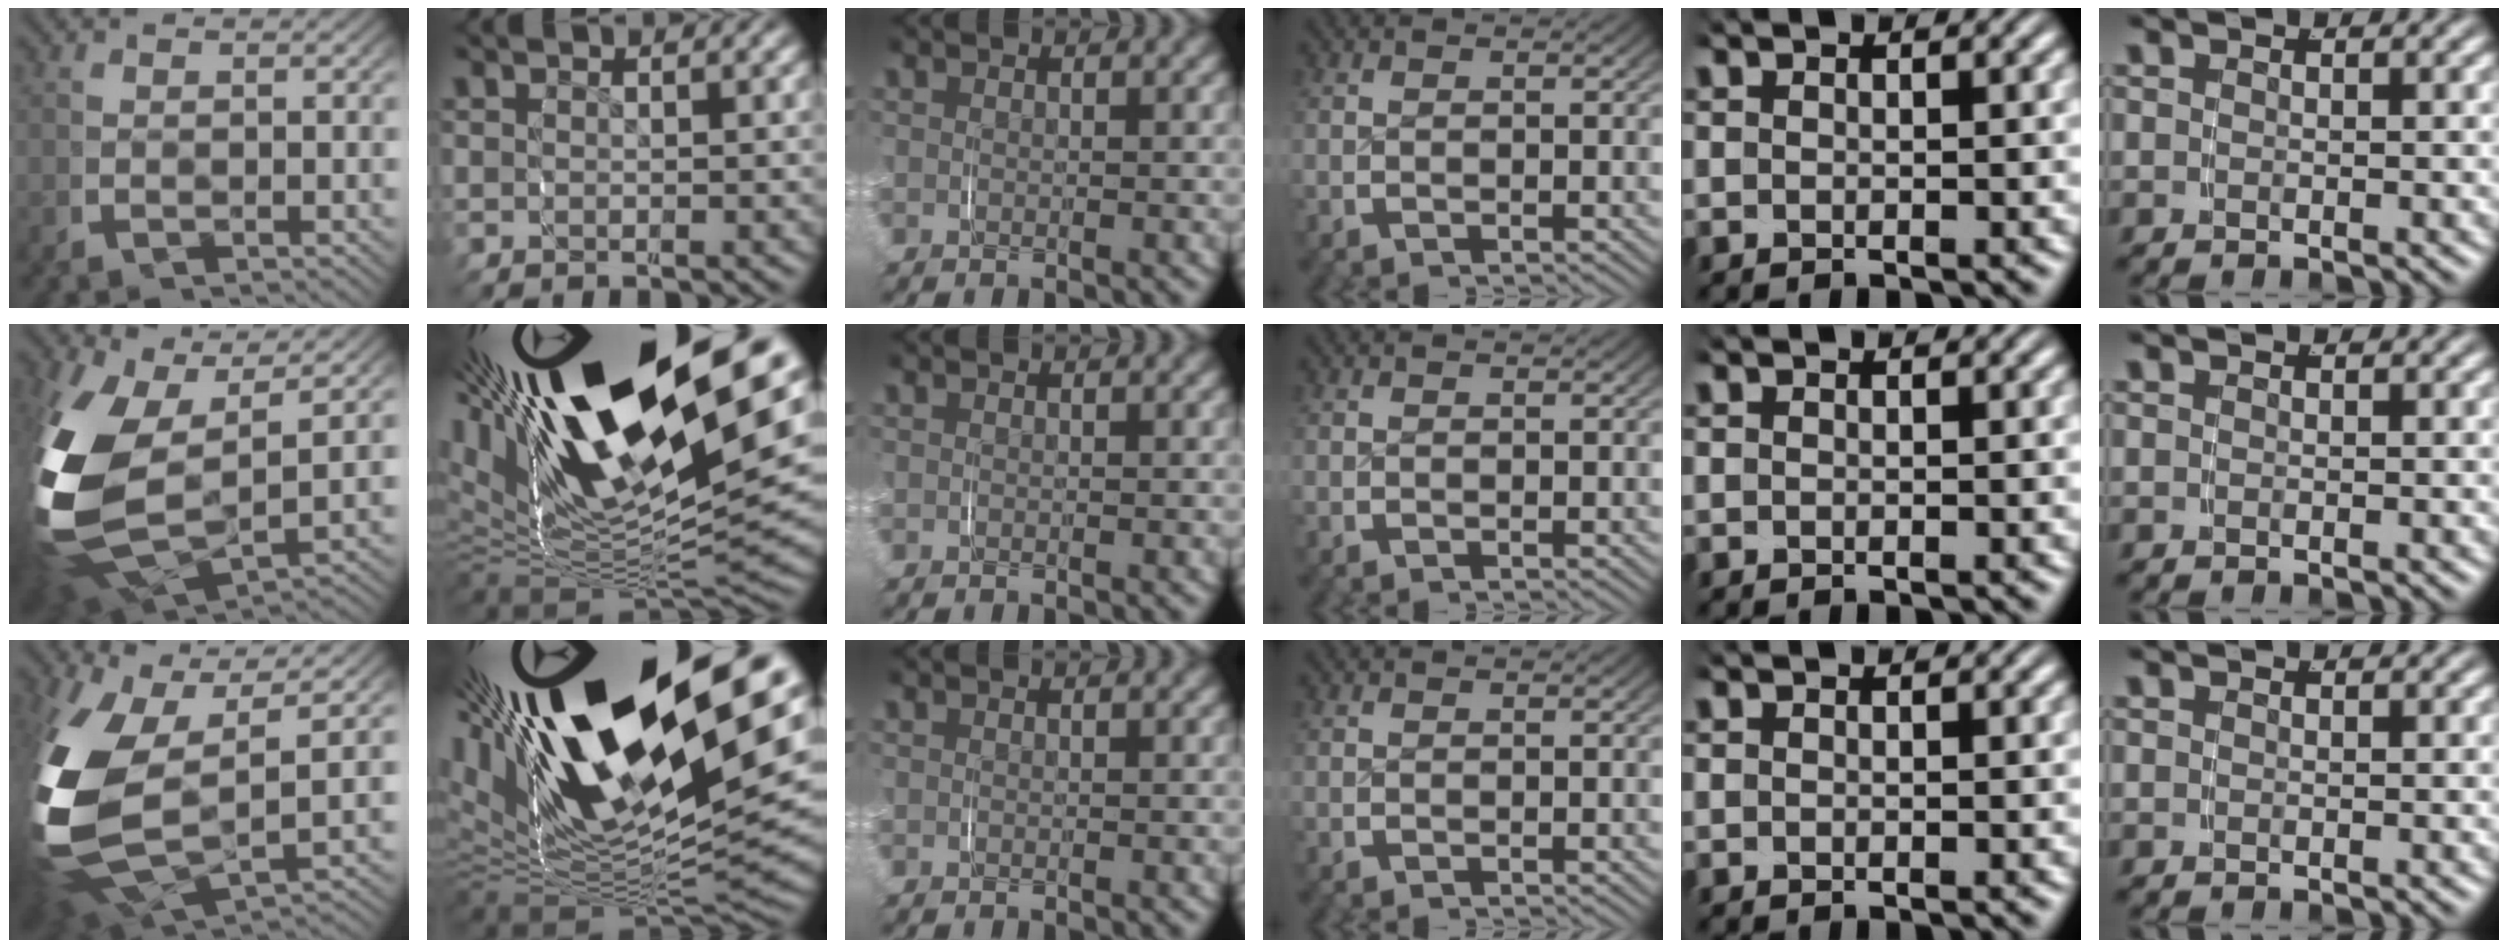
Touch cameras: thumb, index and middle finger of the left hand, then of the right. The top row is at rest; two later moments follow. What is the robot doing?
{"motion": "grasp_and_lifting", "object": "knife"}